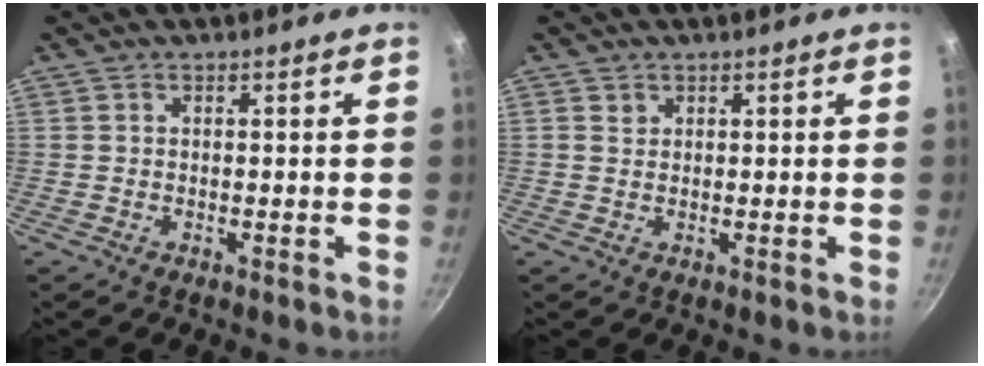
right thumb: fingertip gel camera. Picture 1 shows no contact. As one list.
[{"total": 1.3, "force": [0.6, 1.0, 0.4], "torque": [-0.005, -0.001, 0.010]}]